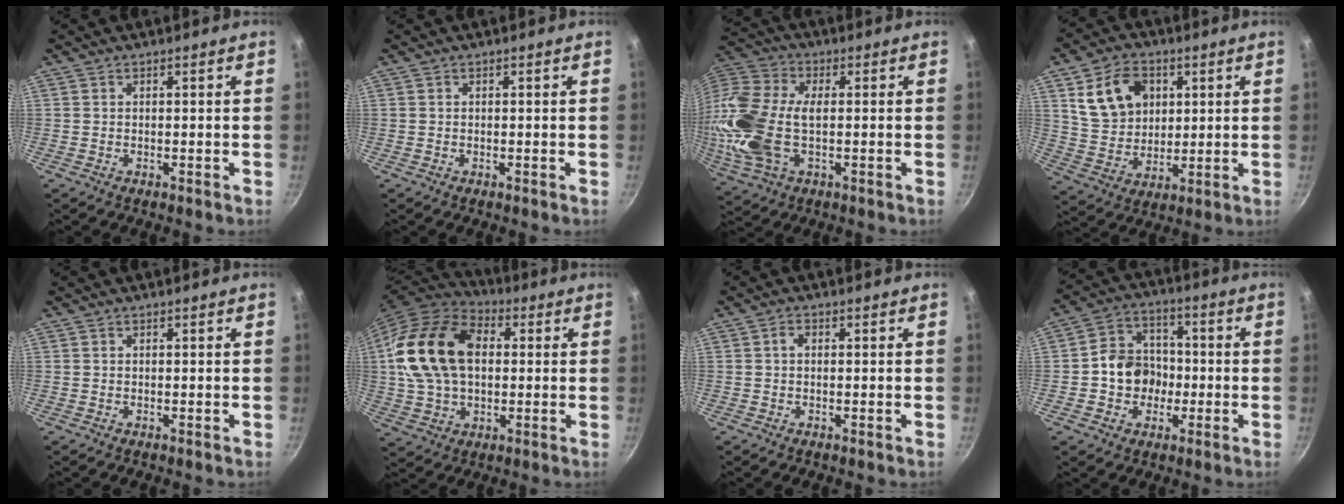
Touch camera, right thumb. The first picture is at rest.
{"total": 0.0}
{"total": 18.5, "force": [-0.8, 10.7, 15.1], "torque": [-0.325, 0.015, -0.025]}
{"total": 13.6, "force": [4.6, 10.1, 7.8], "torque": [-0.116, -0.010, 0.089]}
{"total": 0.0}
{"total": 20.2, "force": [2.7, 13.8, 14.5], "torque": [-0.253, 0.021, 0.040]}
{"total": 1.3, "force": [0.1, 0.9, 0.9], "torque": [-0.017, 0.006, 0.000]}
{"total": 10.2, "force": [-1.6, 8.8, 4.9], "torque": [-0.044, 0.030, -0.038]}